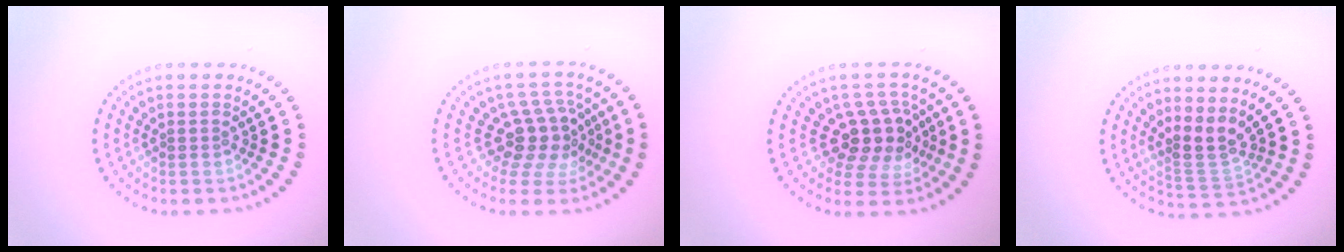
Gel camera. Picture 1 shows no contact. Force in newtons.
{"total": 4.1, "press": 3.1, "slide": 2.7}
{"total": 4.3, "press": 3.8, "slide": 1.9}
{"total": 2.8, "press": 2.2, "slide": 1.7}